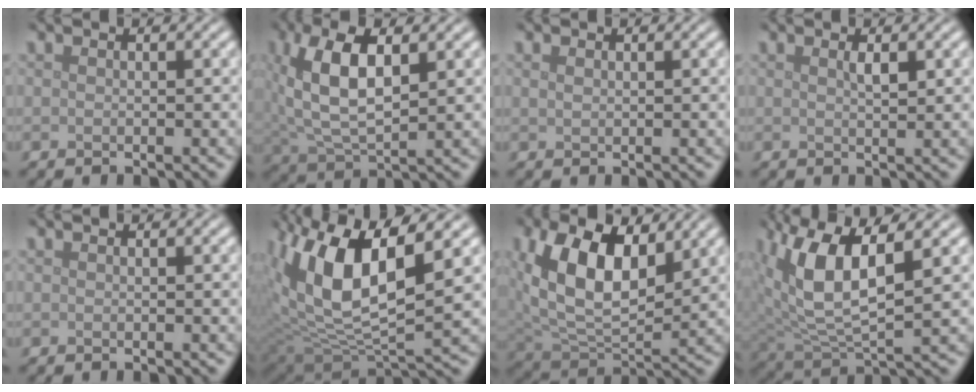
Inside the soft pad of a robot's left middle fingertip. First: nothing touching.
{"total": 8.8, "force": [2.6, 4.3, 7.2], "torque": [-0.160, 0.010, 0.045]}
{"total": 0.7, "force": [0.4, 0.4, 0.4], "torque": [-0.011, -0.001, 0.010]}
{"total": 1.1, "force": [0.5, 0.2, 0.9], "torque": [-0.020, -0.001, 0.011]}
{"total": 0.0}
{"total": 12.5, "force": [3.9, 5.3, 10.7], "torque": [-0.217, -0.001, 0.075]}
{"total": 11.1, "force": [3.6, 6.3, 8.5], "torque": [-0.172, -0.005, 0.068]}
{"total": 8.5, "force": [2.7, 3.5, 7.3], "torque": [-0.160, -0.001, 0.048]}